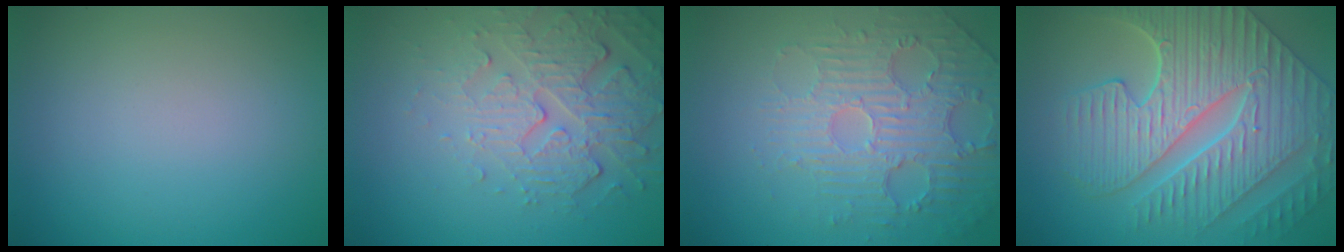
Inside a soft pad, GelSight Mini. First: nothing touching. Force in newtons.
{"total": 5.4, "press": 3.6, "slide": 4.0}
{"total": 5.0, "press": 3.7, "slide": 3.3}
{"total": 8.2, "press": 6.9, "slide": 4.5}